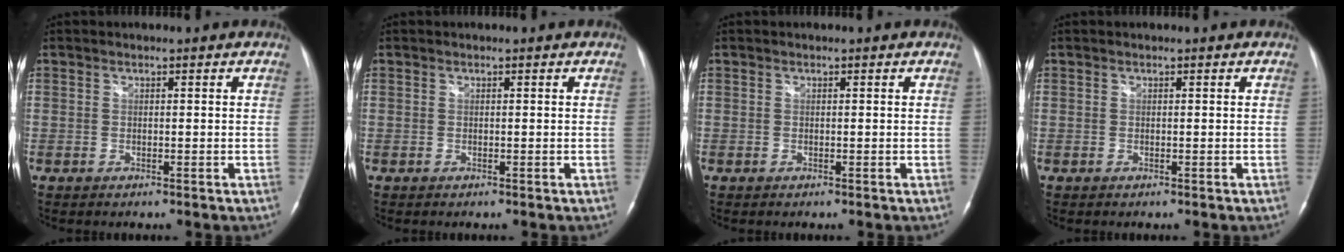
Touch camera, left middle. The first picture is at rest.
{"total": 0.0}
{"total": 0.0}
{"total": 0.0}